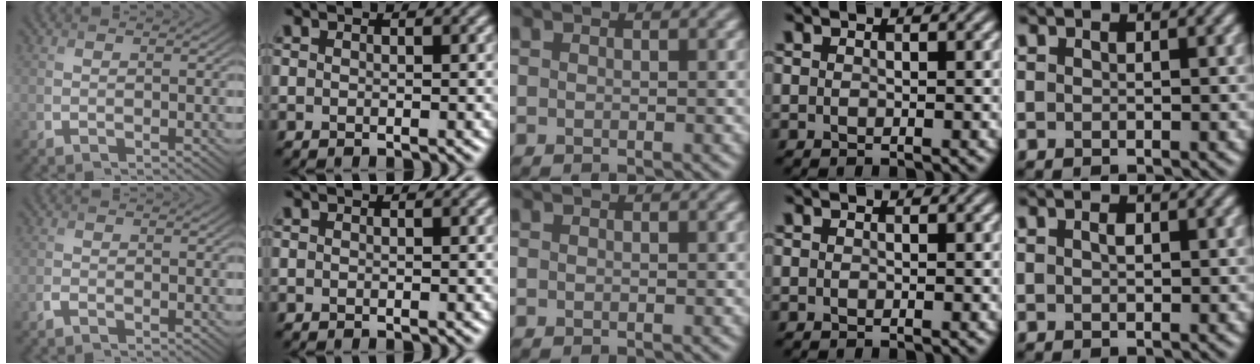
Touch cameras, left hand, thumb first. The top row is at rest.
{"thumb": {"total": 0.8, "force": [-0.7, 0.2, 0.4], "torque": [-0.009, 0.000, -0.015]}, "little": {"total": 0.7, "force": [0.2, 0.3, 0.6], "torque": [-0.013, 0.003, 0.003]}}